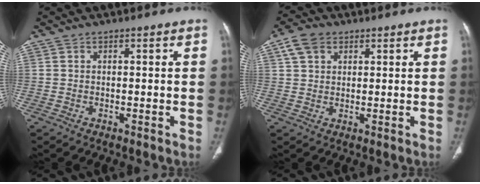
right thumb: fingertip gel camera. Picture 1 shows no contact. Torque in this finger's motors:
{"motor_torque": [-0.57, 0.57, 0.20, -0.20, 0.03]}